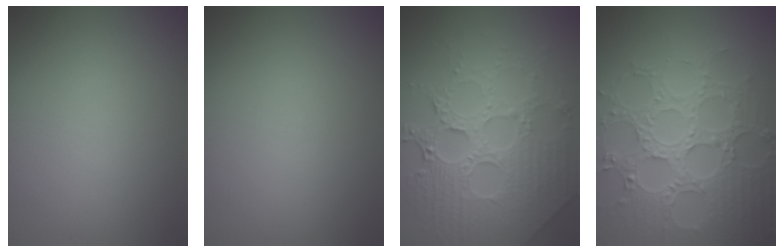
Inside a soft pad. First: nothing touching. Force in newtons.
{"total": 0.0}
{"total": 8.2, "press": 6.0, "slide": 5.6}
{"total": 7.3, "press": 6.0, "slide": 4.1}